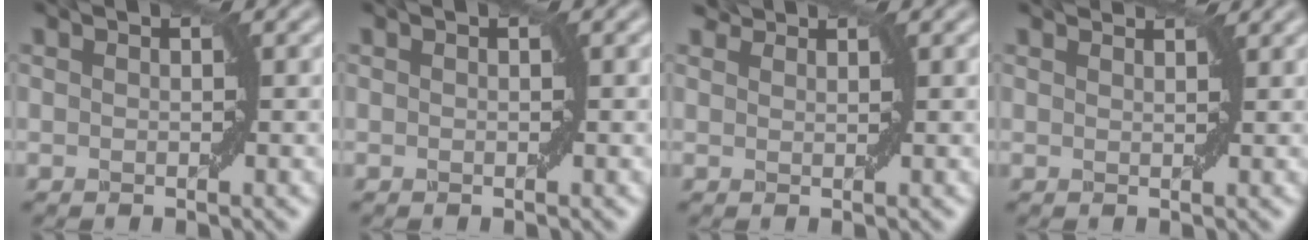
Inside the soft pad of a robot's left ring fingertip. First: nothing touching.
{"total": 0.0}
{"total": 1.9, "force": [1.8, 0.5, 0.3], "torque": [-0.006, -0.003, 0.025]}
{"total": 2.7, "force": [2.5, 0.3, 1.0], "torque": [-0.016, 0.006, 0.035]}